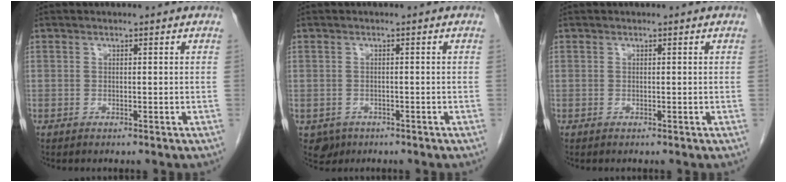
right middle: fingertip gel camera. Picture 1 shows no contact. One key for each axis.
{"total": 2.6, "fx": -1.4, "fy": 2.2, "fz": 0.4, "tx": -0.004, "ty": 0.004, "tz": -0.019}
{"total": 0.0}